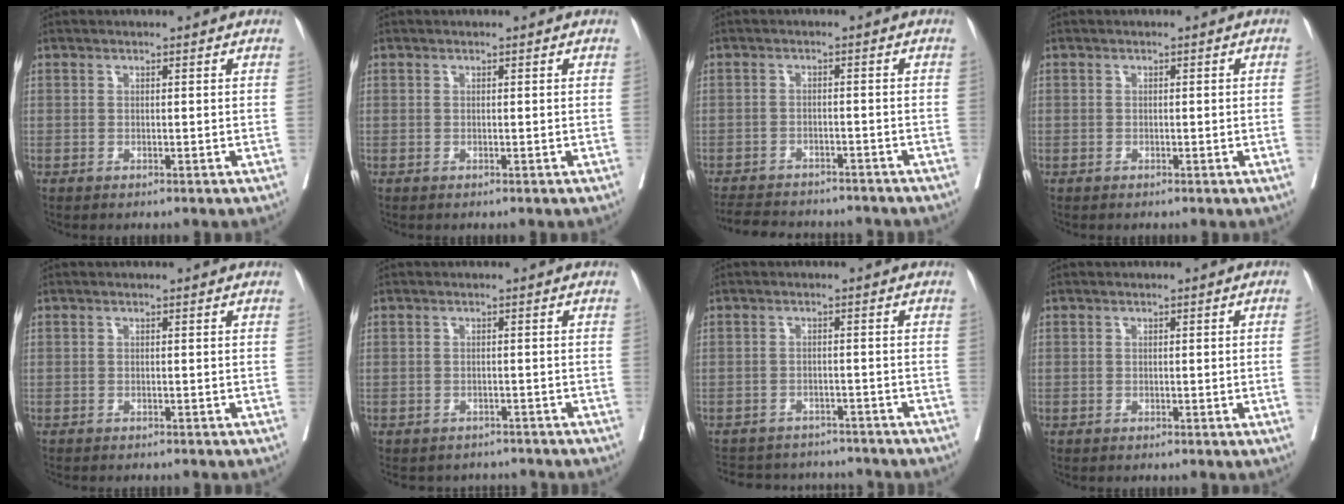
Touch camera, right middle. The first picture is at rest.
{"total": 0.0}
{"total": 13.1, "force": [-11.8, 3.6, 4.4], "torque": [-0.089, -0.002, -0.153]}
{"total": 0.6, "force": [-0.1, -0.1, 0.6], "torque": [-0.011, 0.002, 0.000]}
{"total": 3.4, "force": [-3.0, 0.7, 1.4], "torque": [-0.021, -0.006, -0.037]}
{"total": 5.8, "force": [-5.3, 2.3, 0.1], "torque": [0.003, 0.004, -0.063]}
{"total": 11.8, "force": [-10.9, 3.7, 2.4], "torque": [-0.049, 0.016, -0.138]}
{"total": 1.5, "force": [-0.3, -0.3, 1.5], "torque": [-0.023, 0.003, -0.002]}